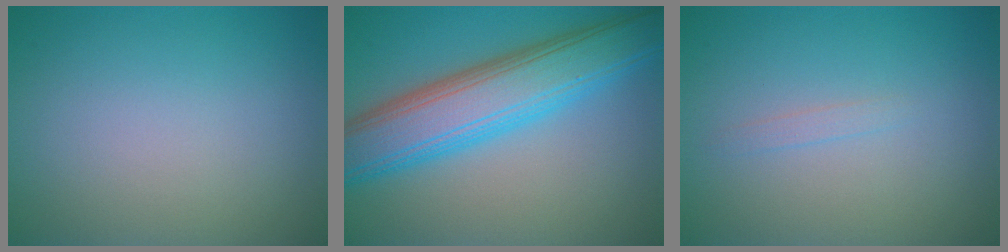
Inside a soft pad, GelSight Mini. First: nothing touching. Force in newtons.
{"total": 8.9, "press": 8.9, "slide": 0.3}
{"total": 0.7, "press": 0.7, "slide": 0.0}